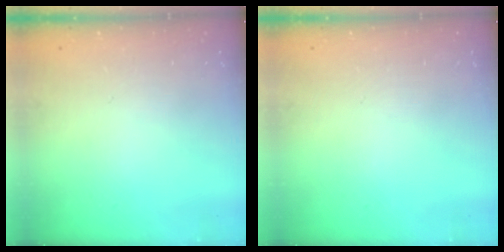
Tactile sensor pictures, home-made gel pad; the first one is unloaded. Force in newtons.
{"total": 0.0}